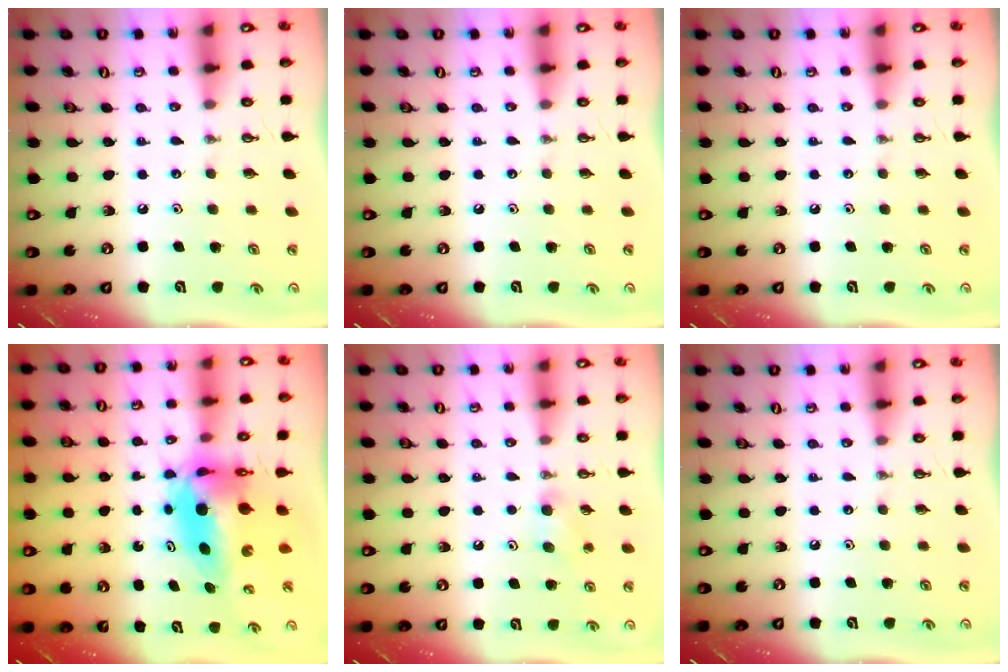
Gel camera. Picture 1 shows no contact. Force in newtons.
{"total": 0.0}
{"total": 0.0}
{"total": 9.9, "press": 8.7, "slide": 4.6}
{"total": 5.7, "press": 5.2, "slide": 2.3}
{"total": 0.0}